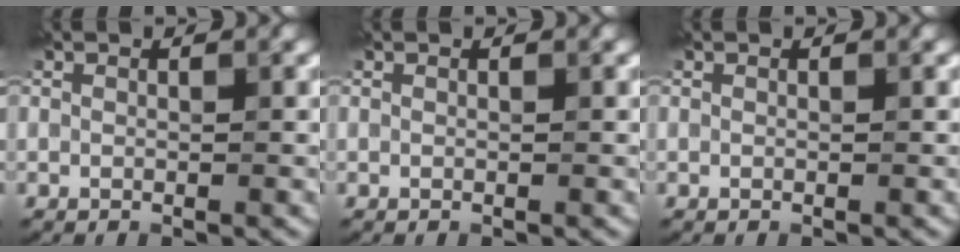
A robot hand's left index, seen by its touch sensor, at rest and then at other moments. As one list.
[{"total": 0.0}, {"total": 0.0}]